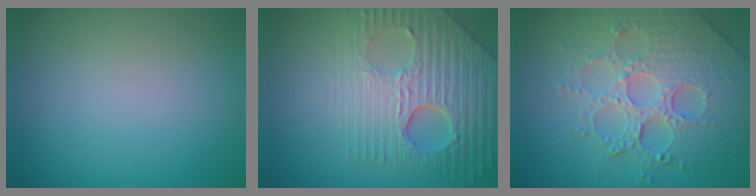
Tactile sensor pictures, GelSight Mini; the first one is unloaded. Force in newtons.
{"total": 8.4, "press": 5.9, "slide": 6.0}
{"total": 8.2, "press": 5.9, "slide": 5.6}